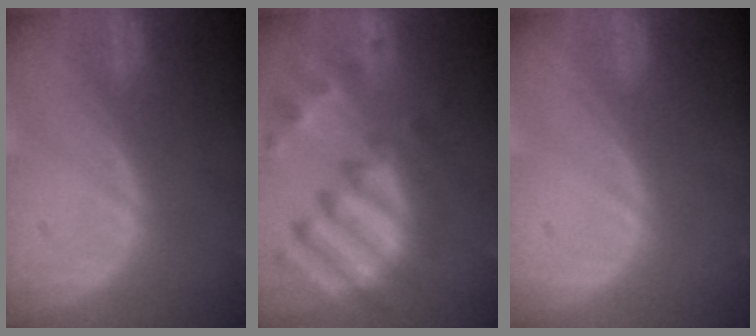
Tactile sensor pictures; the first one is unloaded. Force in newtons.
{"total": 11.4, "press": 9.9, "slide": 5.8}
{"total": 0.0}